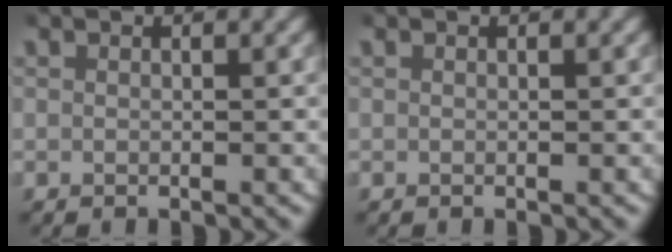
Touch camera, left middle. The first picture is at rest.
{"total": 0.0}